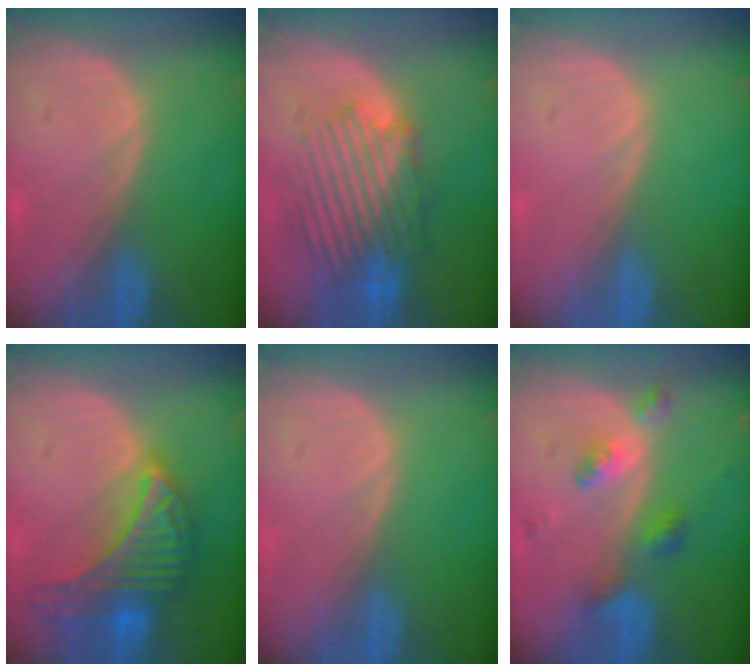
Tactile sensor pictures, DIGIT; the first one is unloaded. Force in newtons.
{"total": 10.0, "press": 9.1, "slide": 4.0}
{"total": 0.0}
{"total": 9.6, "press": 9.5, "slide": 0.6}
{"total": 0.0}
{"total": 5.4, "press": 4.6, "slide": 2.7}